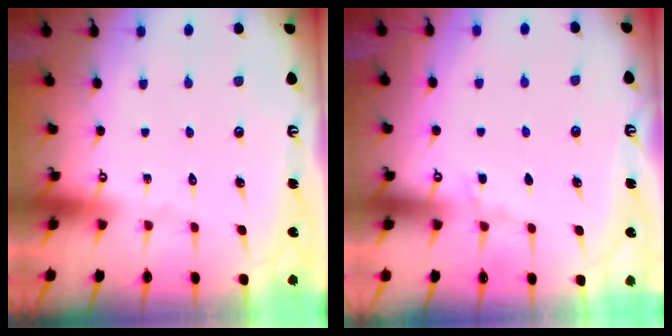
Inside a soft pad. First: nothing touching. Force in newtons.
{"total": 4.3, "press": 4.2, "slide": 0.5}